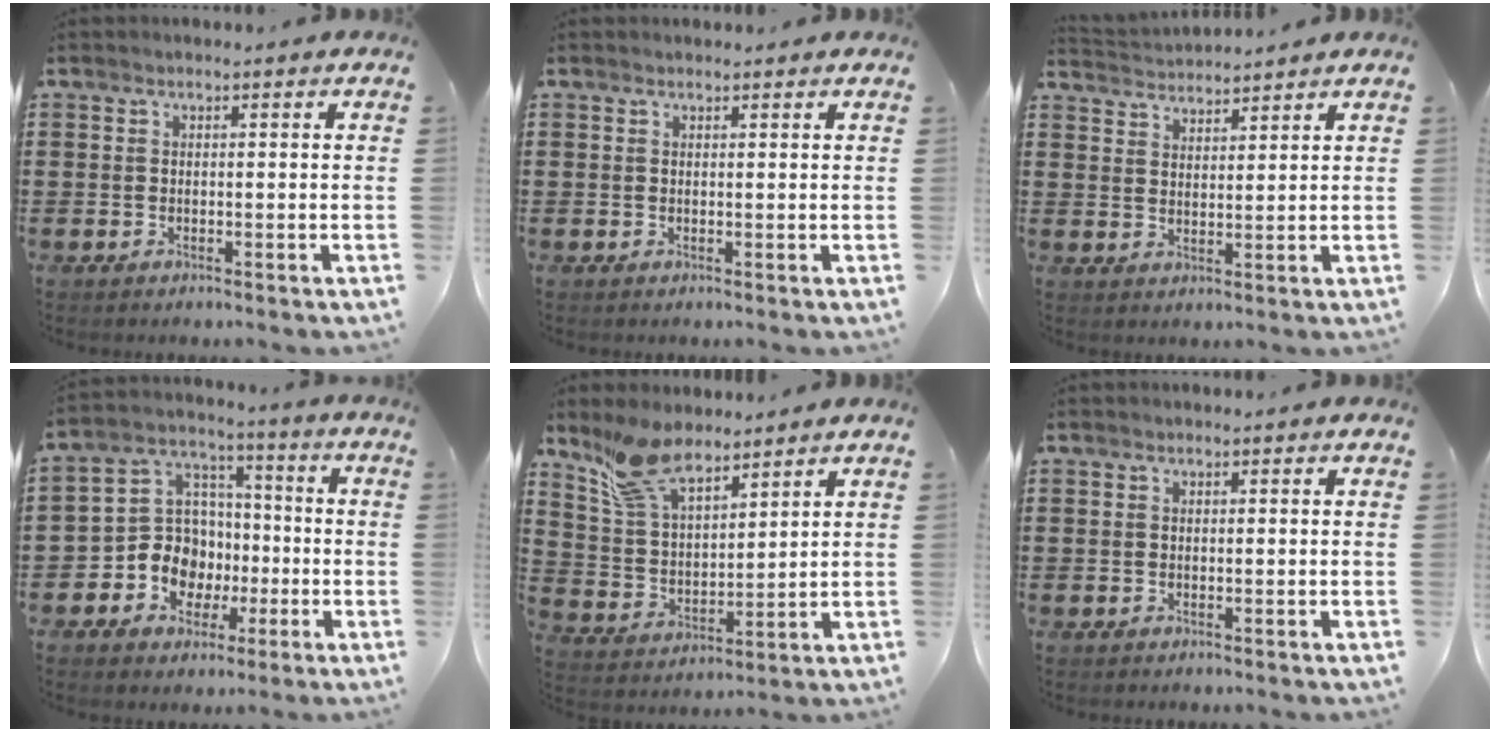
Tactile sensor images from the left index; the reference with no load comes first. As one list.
[{"total": 0.5, "force": [0.5, 0.2, 0.1], "torque": [-0.004, 0.001, 0.010]}, {"total": 2.9, "force": [2.9, -0.1, -0.5], "torque": [-0.002, -0.012, 0.052]}, {"total": 9.7, "force": [-2.8, 8.8, 3.0], "torque": [-0.099, 0.017, -0.049]}, {"total": 9.0, "force": [7.5, 2.9, 4.1], "torque": [-0.105, -0.016, 0.144]}, {"total": 0.0}]